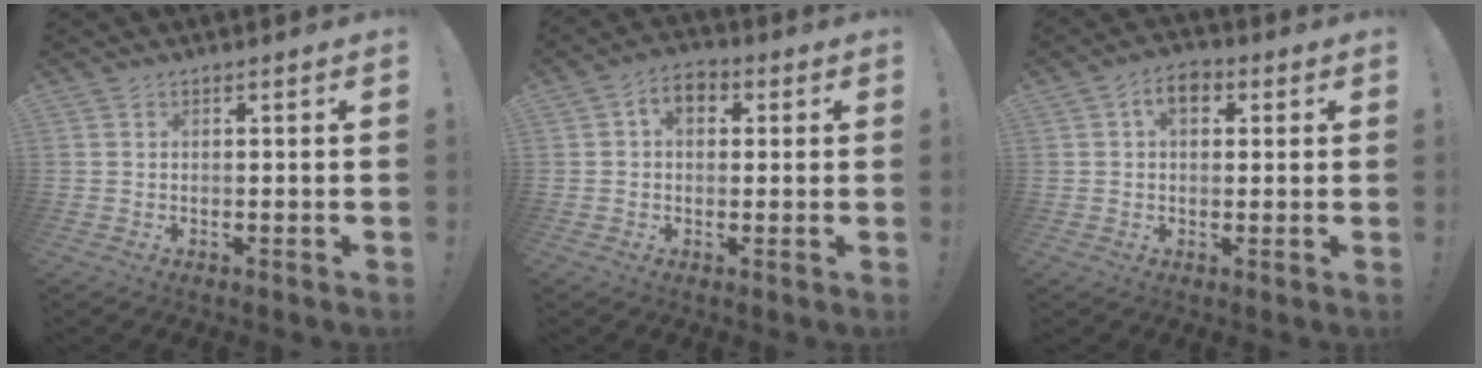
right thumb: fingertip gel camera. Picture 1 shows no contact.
{"total": 5.9, "force": [1.4, 4.3, 3.8], "torque": [-0.054, 0.004, 0.025]}
{"total": 5.9, "force": [1.8, 4.1, 3.9], "torque": [-0.059, 0.007, 0.030]}